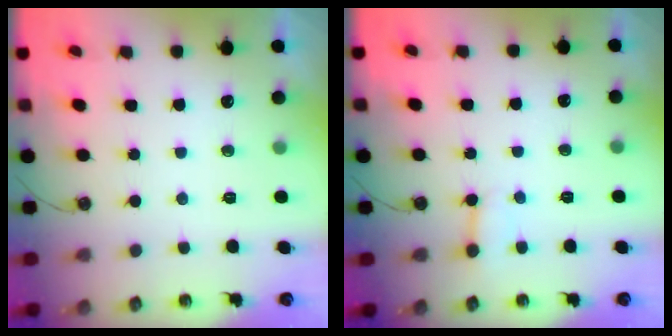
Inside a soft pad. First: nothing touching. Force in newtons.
{"total": 2.7, "press": 2.7, "slide": 0.3}